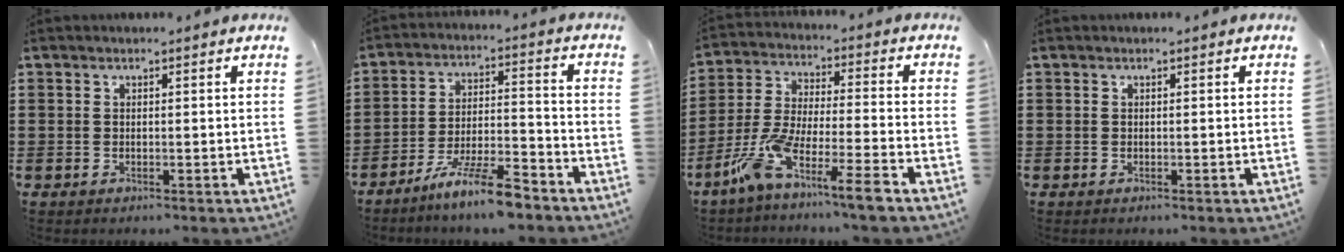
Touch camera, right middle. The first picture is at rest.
{"total": 9.3, "force": [-7.4, 0.8, 5.6], "torque": [-0.111, 0.002, -0.141]}
{"total": 9.3, "force": [-7.2, 0.1, 5.9], "torque": [-0.138, -0.012, -0.148]}
{"total": 0.0}